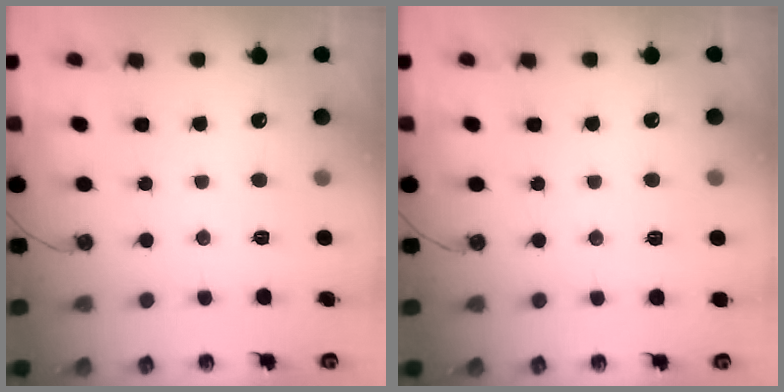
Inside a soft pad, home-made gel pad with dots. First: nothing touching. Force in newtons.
{"total": 2.7, "press": 2.6, "slide": 0.7}